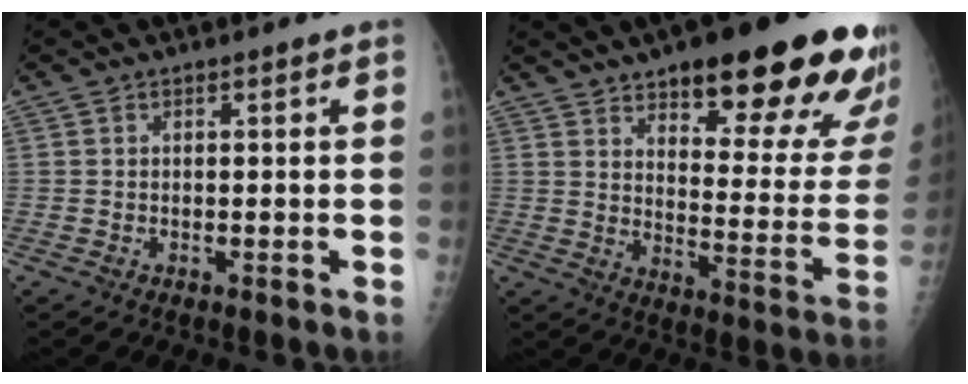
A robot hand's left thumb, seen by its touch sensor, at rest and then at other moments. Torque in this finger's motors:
{"motor_torque": [0.69, 0.90, 1.47, -1.30, 0.11]}